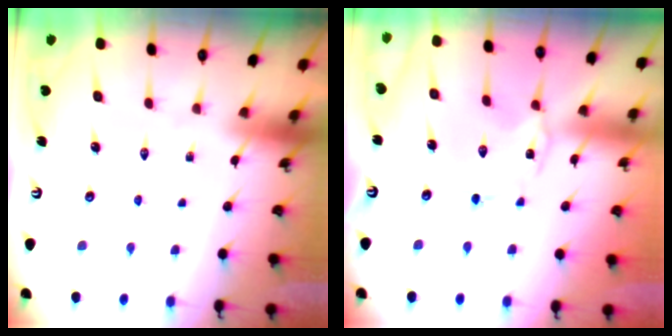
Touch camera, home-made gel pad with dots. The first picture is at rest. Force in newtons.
{"total": 0.0}